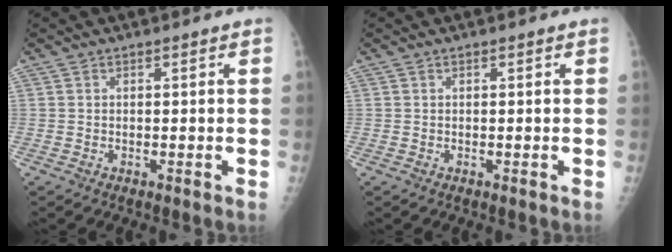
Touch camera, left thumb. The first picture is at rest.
{"total": 0.0}